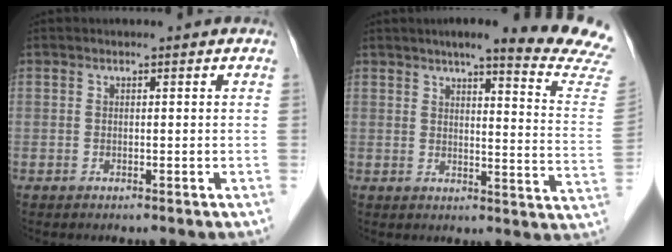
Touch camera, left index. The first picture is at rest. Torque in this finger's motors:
{"motor_torque": [0.24, -0.29, 0.17, 0.01]}